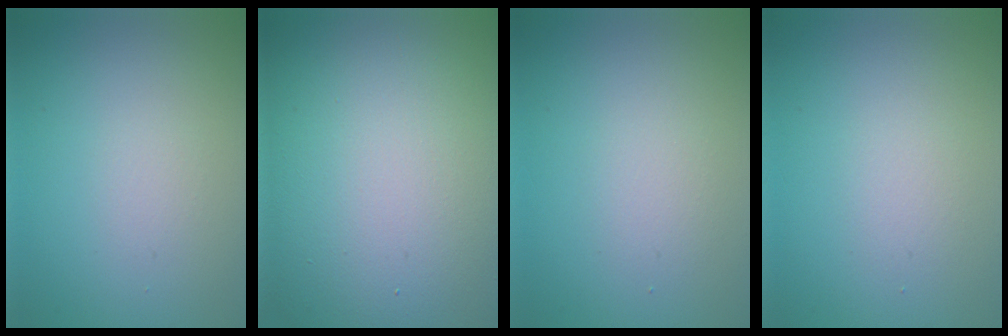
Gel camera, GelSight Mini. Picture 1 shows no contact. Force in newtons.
{"total": 23.4, "press": 23.3, "slide": 1.4}
{"total": 1.4, "press": 1.4, "slide": 0.1}
{"total": 1.2, "press": 1.2, "slide": 0.0}